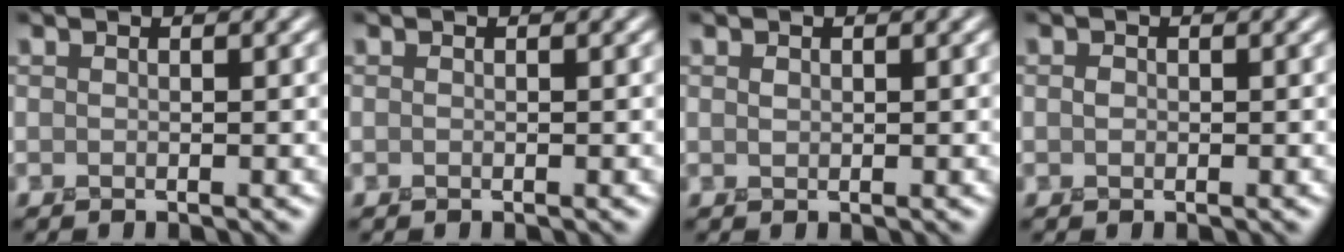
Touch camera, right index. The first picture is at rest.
{"total": 0.0}
{"total": 0.7, "force": [0.2, 0.5, 0.4], "torque": [-0.009, -0.001, 0.004]}
{"total": 0.7, "force": [-0.2, 0.6, 0.3], "torque": [-0.006, -0.001, -0.008]}